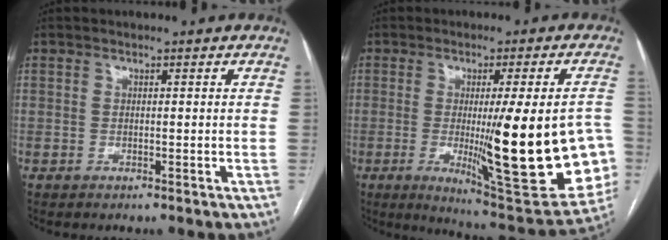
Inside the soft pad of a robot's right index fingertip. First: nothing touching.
{"total": 21.7, "force": [-3.3, 2.8, 21.3], "torque": [-0.221, -0.018, -0.028]}